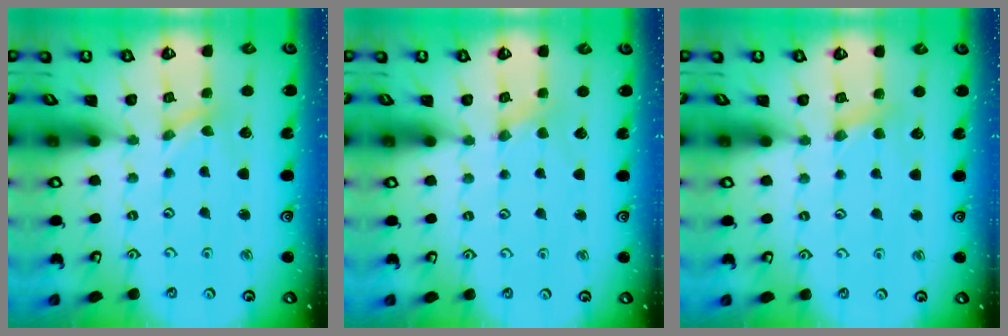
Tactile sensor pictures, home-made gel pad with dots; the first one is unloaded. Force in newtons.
{"total": 0.7, "press": 0.7, "slide": 0.2}
{"total": 3.8, "press": 3.8, "slide": 0.4}